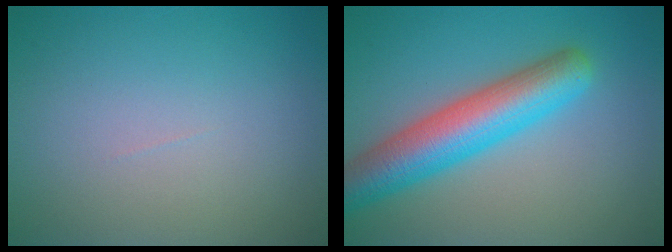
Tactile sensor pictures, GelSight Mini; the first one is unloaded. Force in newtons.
{"total": 7.4, "press": 7.4, "slide": 0.2}